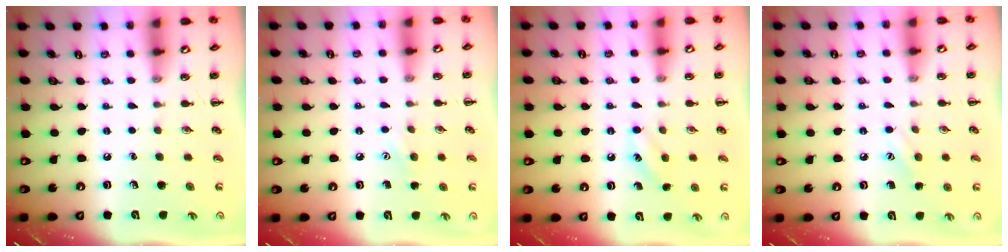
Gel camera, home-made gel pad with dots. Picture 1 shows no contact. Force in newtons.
{"total": 5.8, "press": 5.6, "slide": 1.5}
{"total": 8.7, "press": 8.5, "slide": 1.8}
{"total": 6.7, "press": 6.5, "slide": 1.6}